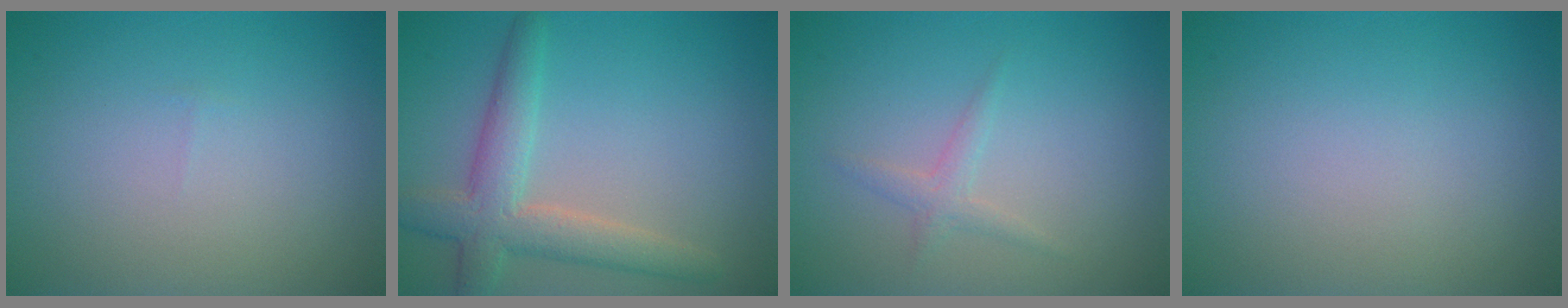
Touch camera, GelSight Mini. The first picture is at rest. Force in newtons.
{"total": 4.7, "press": 4.7, "slide": 0.4}
{"total": 1.4, "press": 1.4, "slide": 0.0}
{"total": 0.0}